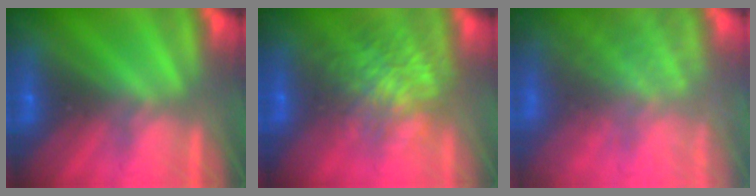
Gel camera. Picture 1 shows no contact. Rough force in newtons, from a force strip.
{"total": 7.2}
{"total": 7.4}